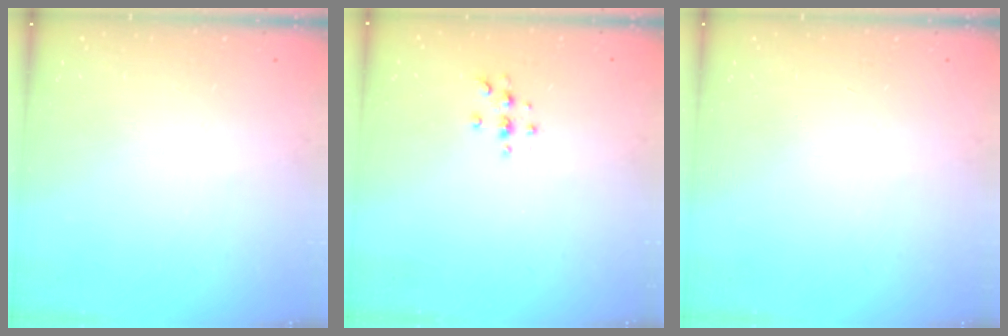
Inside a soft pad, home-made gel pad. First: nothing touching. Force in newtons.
{"total": 3.0, "press": 3.0, "slide": 0.4}
{"total": 0.0}